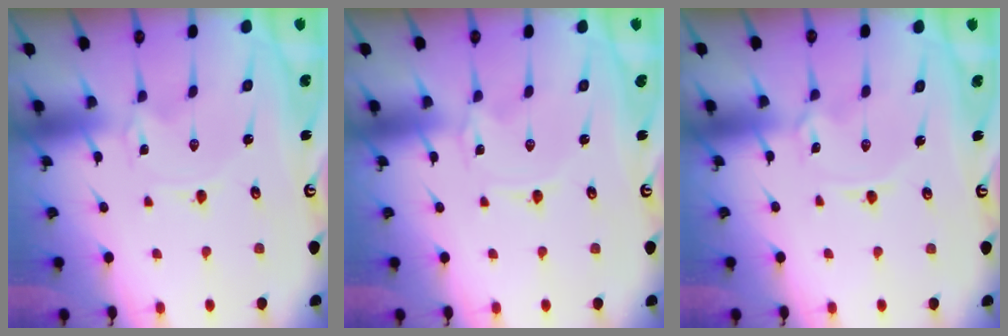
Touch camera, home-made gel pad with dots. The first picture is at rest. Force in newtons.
{"total": 0.0}
{"total": 1.5, "press": 1.5, "slide": 0.0}